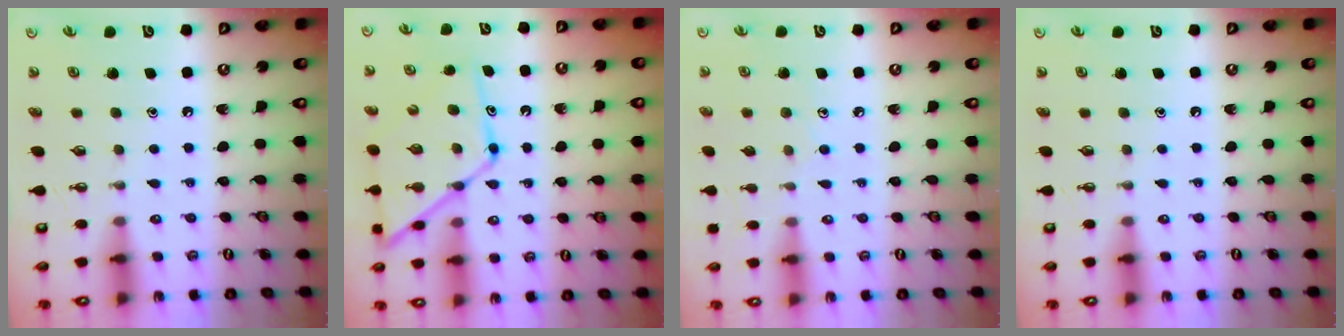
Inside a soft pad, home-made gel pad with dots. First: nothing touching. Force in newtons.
{"total": 13.8, "press": 13.7, "slide": 1.3}
{"total": 5.3, "press": 5.3, "slide": 0.5}
{"total": 0.0}